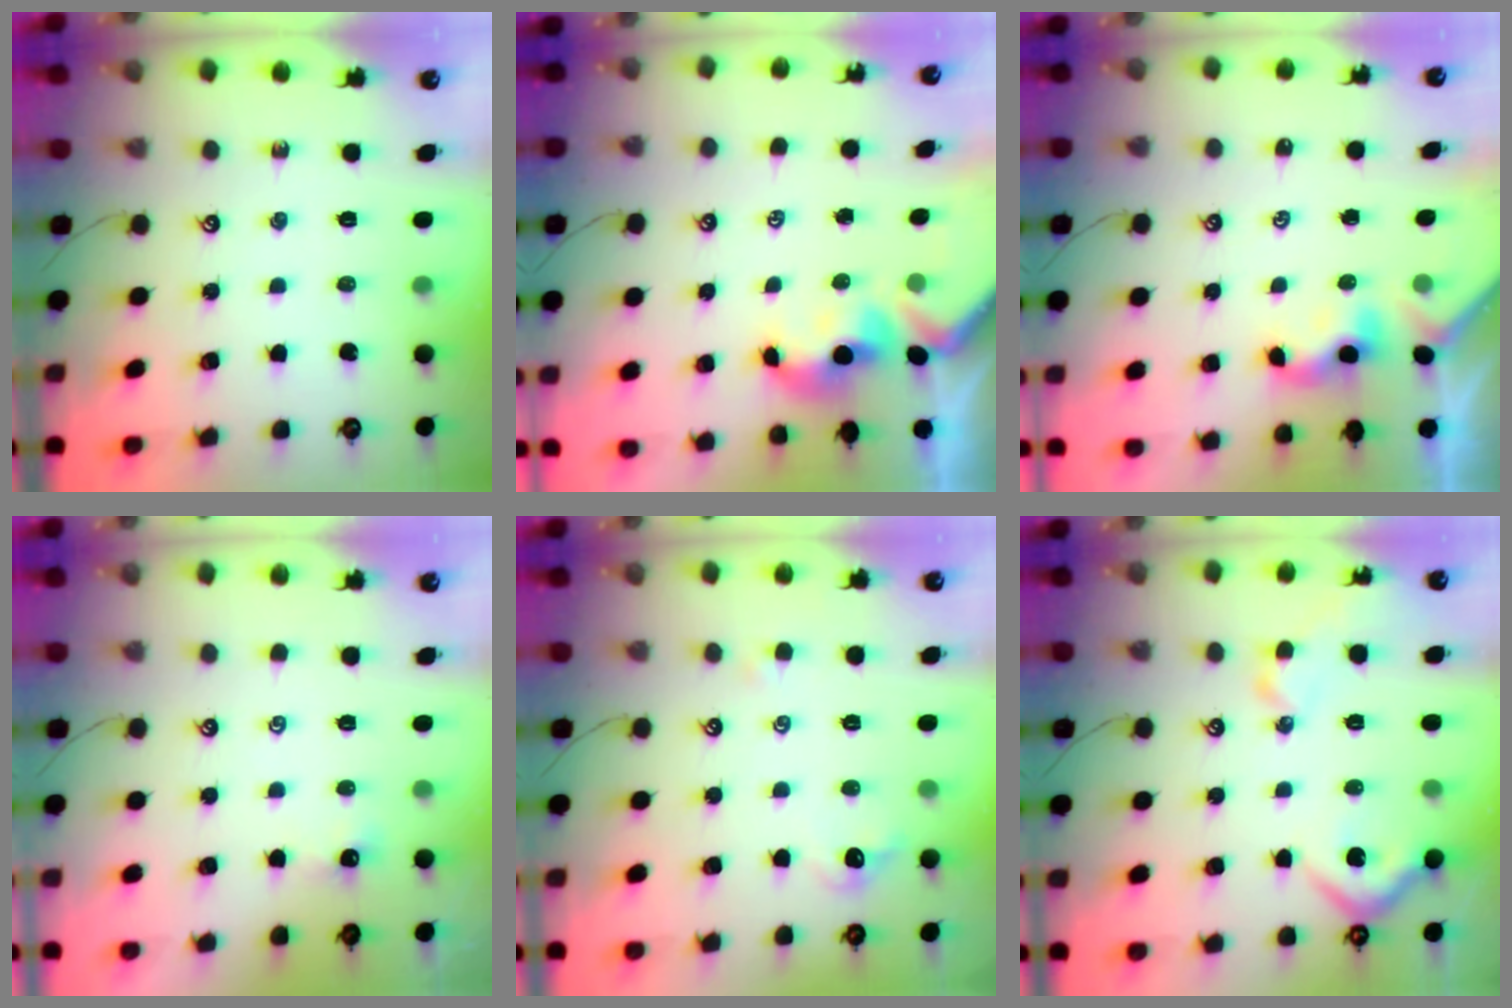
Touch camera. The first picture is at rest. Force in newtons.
{"total": 1.6, "press": 1.4, "slide": 0.7}
{"total": 0.9, "press": 0.9, "slide": 0.3}
{"total": 2.0, "press": 2.0, "slide": 0.2}
{"total": 0.8, "press": 0.6, "slide": 0.5}
{"total": 8.3, "press": 8.1, "slide": 1.5}